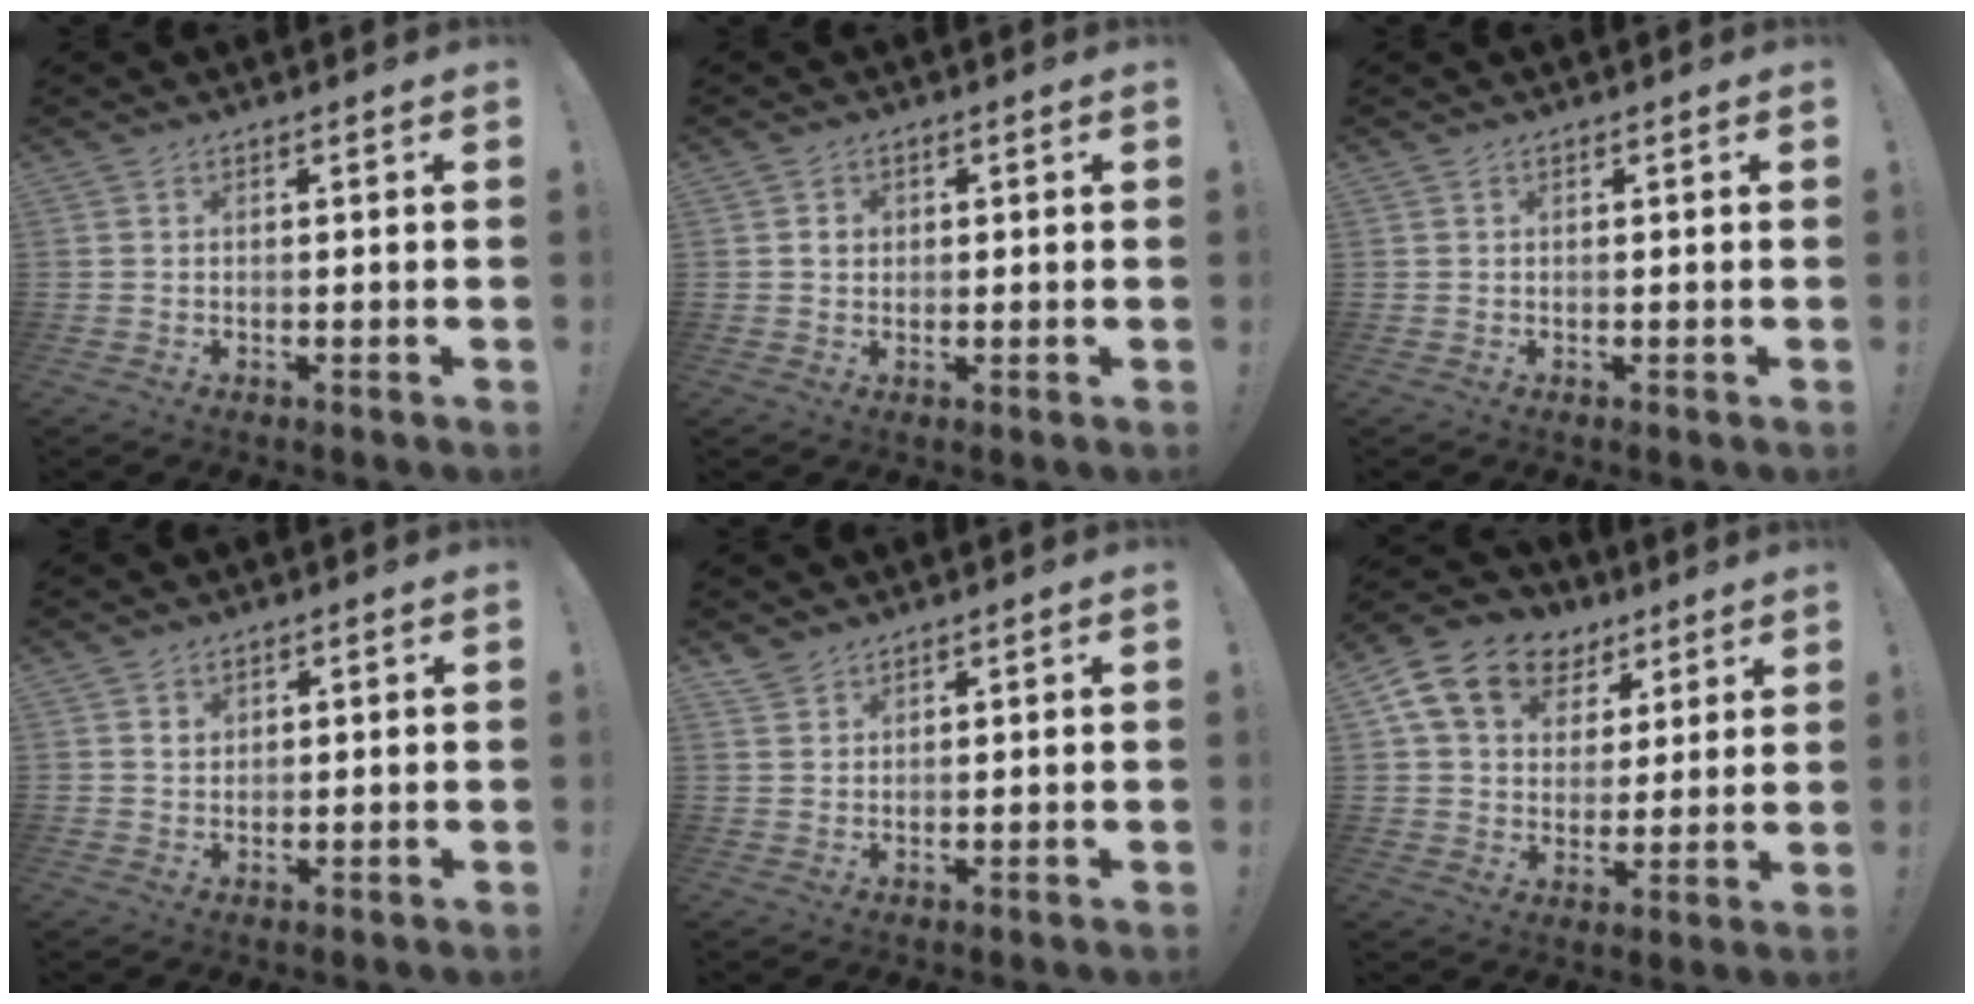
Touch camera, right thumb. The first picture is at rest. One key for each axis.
{"total": 2.5, "fx": 0.3, "fy": 2.2, "fz": 1.2, "tx": -0.009, "ty": 0.001, "tz": 0.002}
{"total": 0.0}
{"total": 2.0, "fx": 1.2, "fy": 1.5, "fz": 0.5, "tx": 0.003, "ty": -0.006, "tz": 0.020}
{"total": 2.9, "fx": 2.5, "fy": 1.4, "fz": 0.4, "tx": -0.002, "ty": -0.016, "tz": 0.046}
{"total": 16.4, "fx": 8.6, "fy": 11.4, "fz": 7.9, "tx": -0.131, "ty": -0.037, "tz": 0.166}